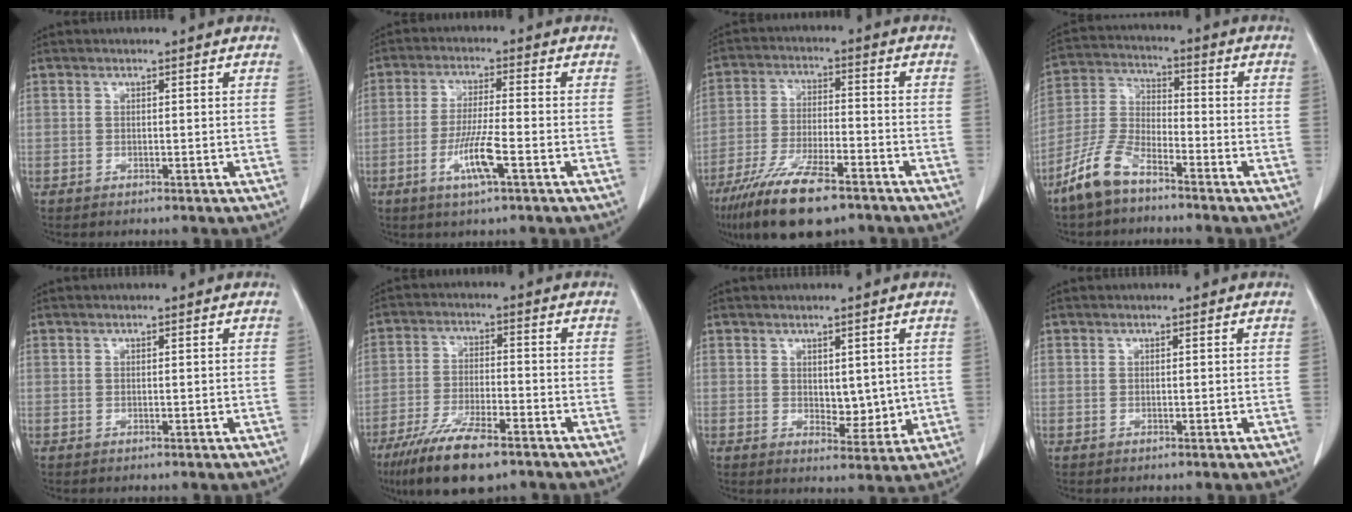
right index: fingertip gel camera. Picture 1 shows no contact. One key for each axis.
{"total": 7.5, "fx": -3.1, "fy": 0.6, "fz": 6.8, "tx": -0.135, "ty": -0.008, "tz": -0.056}
{"total": 15.2, "fx": -10.5, "fy": 4.0, "fz": 10.2, "tx": -0.207, "ty": -0.028, "tz": -0.188}
{"total": 9.7, "fx": -6.9, "fy": 3.6, "fz": 5.8, "tx": -0.143, "ty": -0.004, "tz": -0.144}
{"total": 0.0}
{"total": 12.6, "fx": -8.6, "fy": 3.3, "fz": 8.6, "tx": -0.160, "ty": -0.019, "tz": -0.150}
{"total": 5.5, "fx": 0.5, "fy": 3.1, "fz": 4.4, "tx": -0.064, "ty": -0.004, "tz": 0.022}
{"total": 0.0}